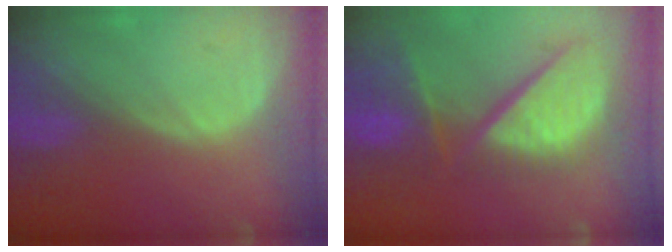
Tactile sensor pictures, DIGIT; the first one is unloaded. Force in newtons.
{"total": 12.7, "press": 10.5, "slide": 7.1}